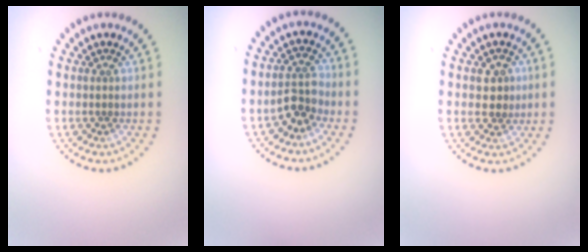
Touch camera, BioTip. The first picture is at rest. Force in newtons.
{"total": 2.6, "press": 2.4, "slide": 1.1}
{"total": 2.1, "press": 2.0, "slide": 0.4}